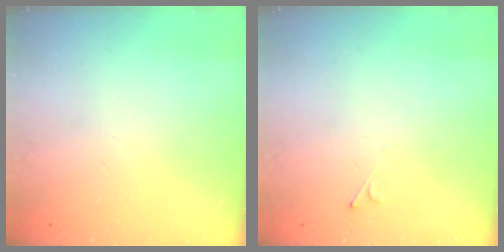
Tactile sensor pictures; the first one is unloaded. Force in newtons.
{"total": 2.0, "press": 1.9, "slide": 0.4}